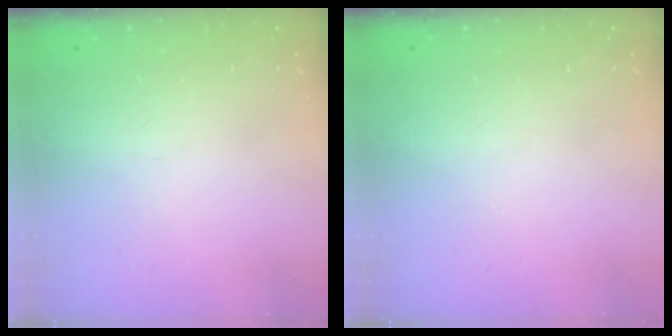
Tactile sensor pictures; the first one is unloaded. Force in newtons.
{"total": 0.0}